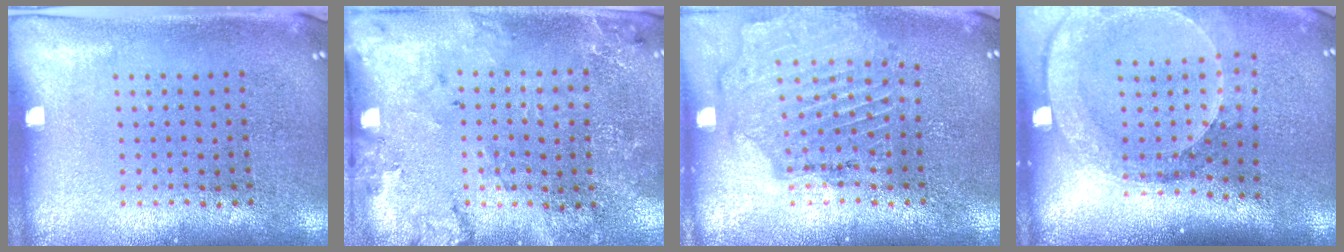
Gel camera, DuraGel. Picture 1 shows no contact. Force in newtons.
{"total": 1.8, "press": 1.7, "slide": 0.6}
{"total": 1.6, "press": 1.5, "slide": 0.3}
{"total": 2.6, "press": 2.0, "slide": 1.7}